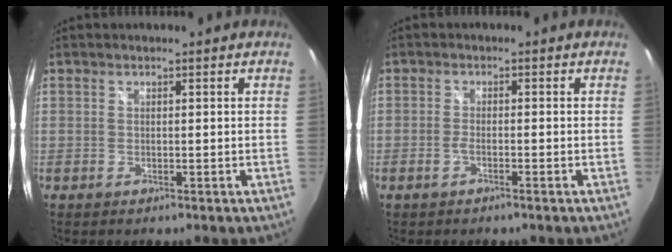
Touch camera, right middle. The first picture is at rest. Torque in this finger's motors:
{"motor_torque": [-0.04, 0.00, 0.06, -0.01]}